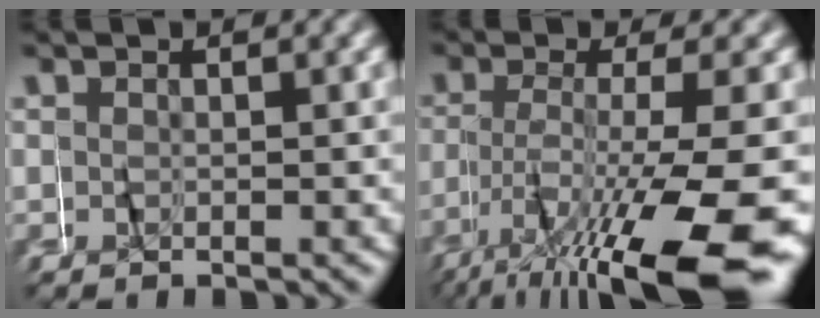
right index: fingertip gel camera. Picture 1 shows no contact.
{"total": 9.8, "force": [-5.1, 2.2, 8.1], "torque": [-0.148, -0.024, -0.068]}